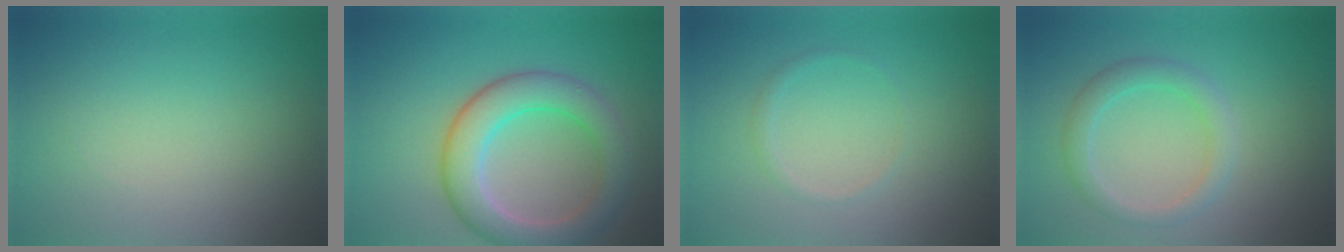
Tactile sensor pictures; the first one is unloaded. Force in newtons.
{"total": 6.2, "press": 6.2, "slide": 0.4}
{"total": 0.8, "press": 0.8, "slide": 0.0}
{"total": 2.4, "press": 2.4, "slide": 0.2}